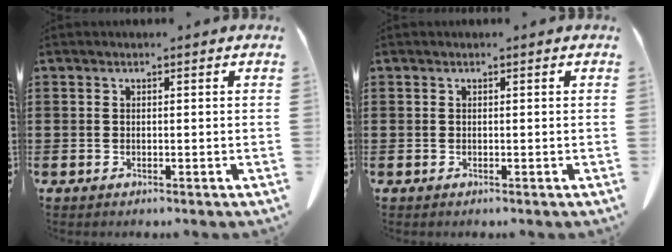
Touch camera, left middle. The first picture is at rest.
{"total": 0.0}